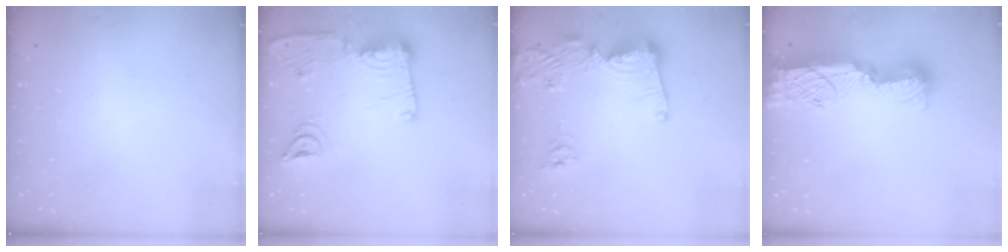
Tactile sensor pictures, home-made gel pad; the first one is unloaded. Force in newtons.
{"total": 16.4, "press": 16.3, "slide": 2.0}
{"total": 15.3, "press": 15.2, "slide": 1.7}
{"total": 17.4, "press": 16.6, "slide": 5.5}